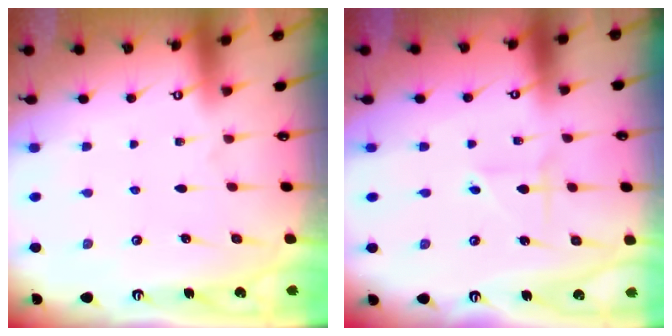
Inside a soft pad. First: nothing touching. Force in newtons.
{"total": 1.8, "press": 1.7, "slide": 0.7}